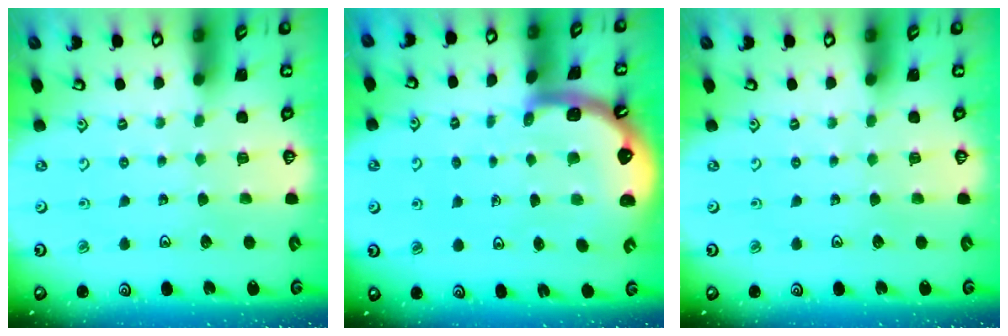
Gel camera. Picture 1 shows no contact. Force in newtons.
{"total": 4.0, "press": 3.9, "slide": 0.4}
{"total": 0.0}